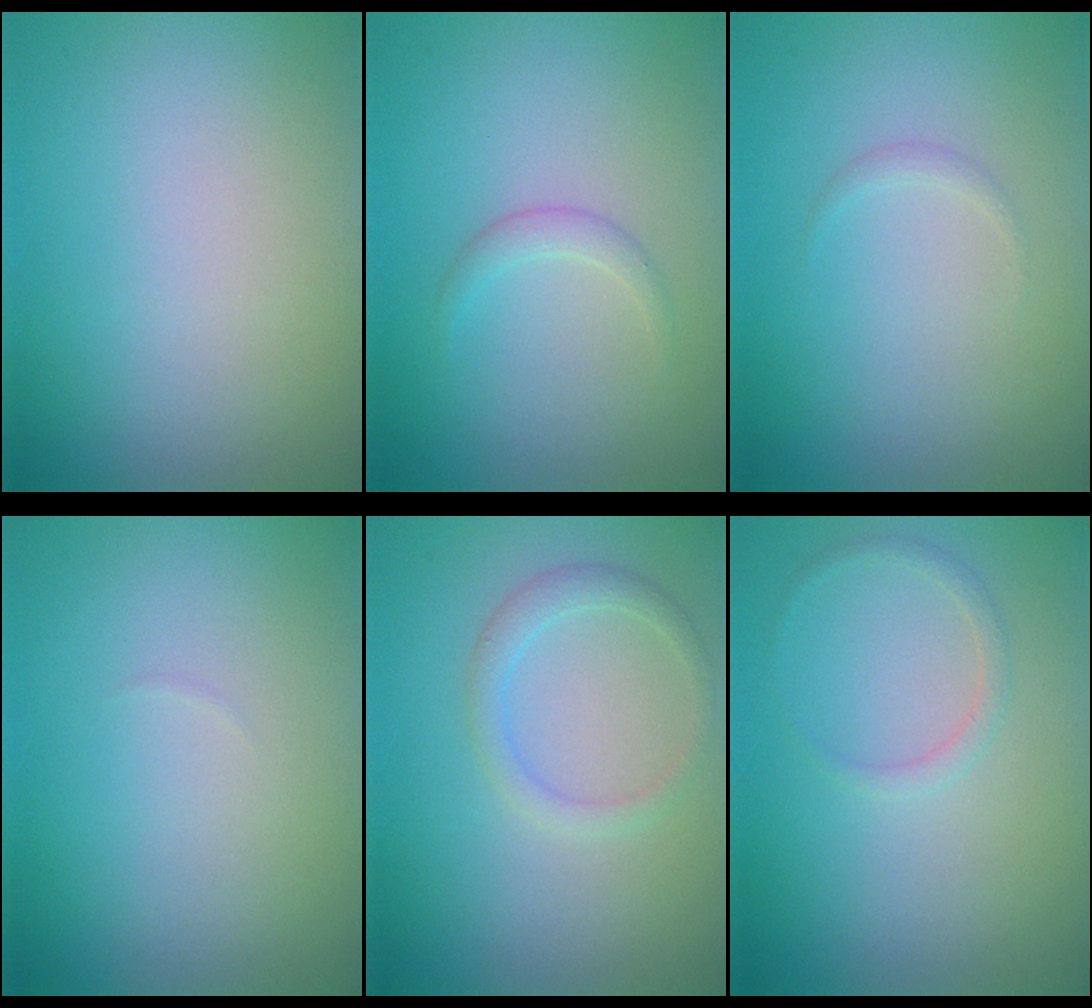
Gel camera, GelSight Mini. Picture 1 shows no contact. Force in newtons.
{"total": 1.2, "press": 1.2, "slide": 0.0}
{"total": 0.6, "press": 0.6, "slide": 0.0}
{"total": 0.0}
{"total": 1.8, "press": 1.8, "slide": 0.1}
{"total": 0.9, "press": 0.9, "slide": 0.1}